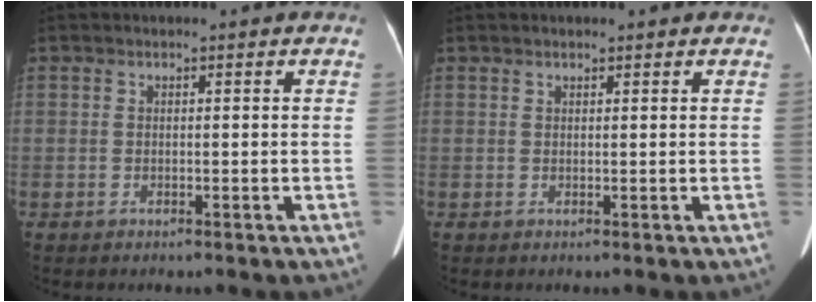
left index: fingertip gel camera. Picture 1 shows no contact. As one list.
[{"total": 1.1, "force": [0.9, 0.4, 0.6], "torque": [-0.012, 0.012, 0.012]}]